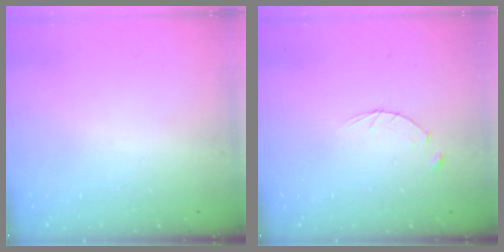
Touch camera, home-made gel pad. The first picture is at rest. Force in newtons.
{"total": 2.8, "press": 2.8, "slide": 0.4}